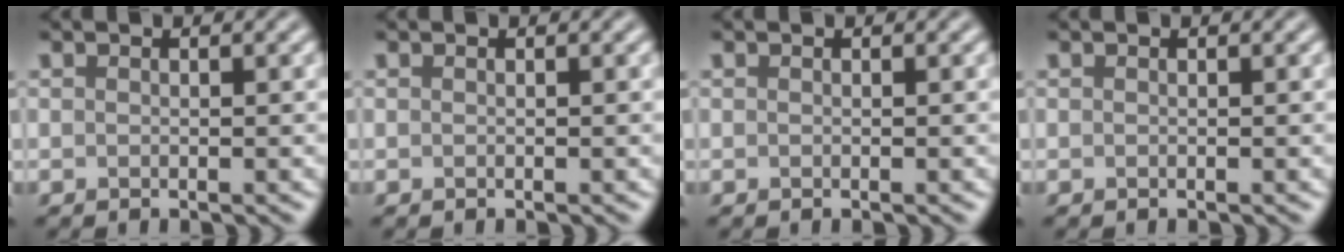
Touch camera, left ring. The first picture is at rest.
{"total": 0.0}
{"total": 0.0}
{"total": 0.0}